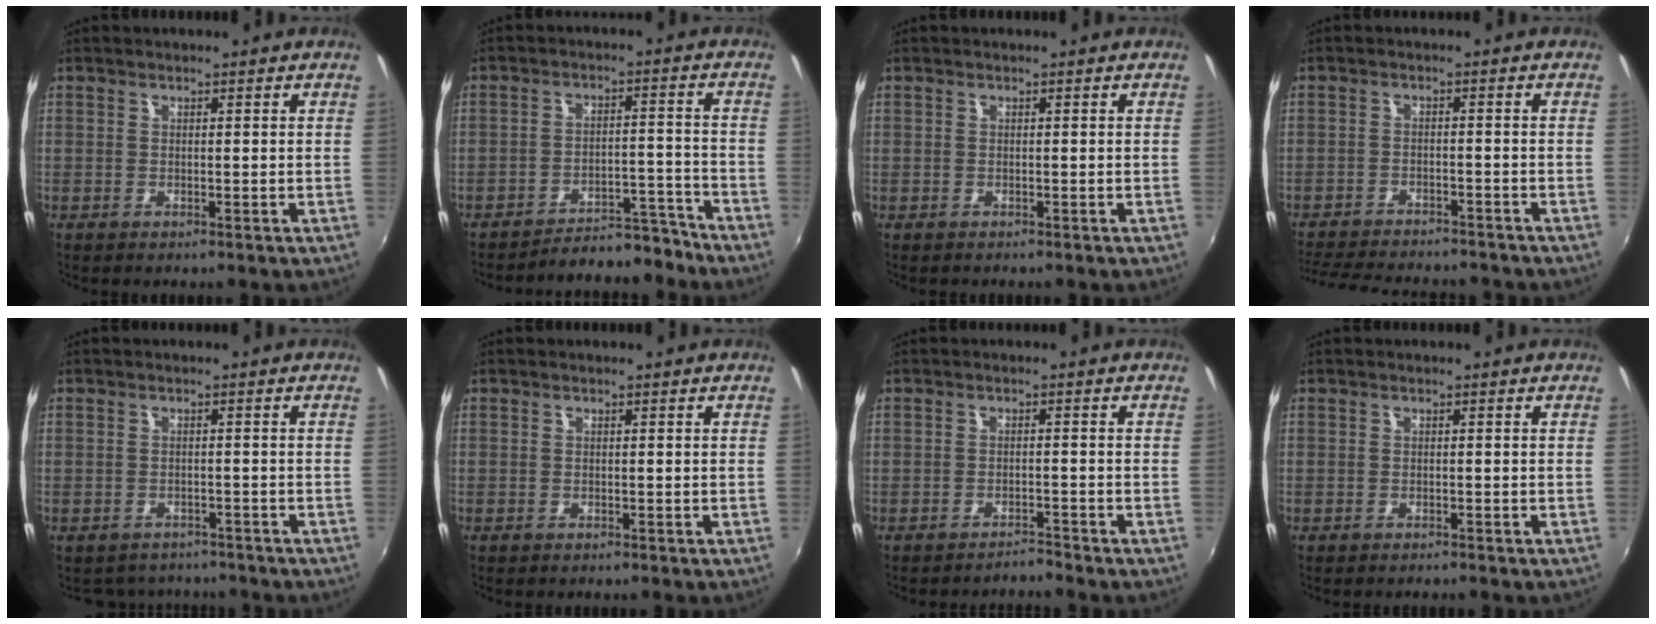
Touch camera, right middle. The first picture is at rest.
{"total": 9.9, "force": [-9.6, 2.0, 1.8], "torque": [-0.037, 0.025, -0.124]}
{"total": 0.0}
{"total": 14.8, "force": [-13.1, 3.5, 5.9], "torque": [-0.131, -0.016, -0.191]}
{"total": 5.3, "force": [-4.7, 2.3, 0.7], "torque": [-0.021, -0.003, -0.064]}
{"total": 0.0}
{"total": 1.9, "force": [-1.8, -0.2, 0.0], "torque": [-0.002, 0.000, -0.028]}
{"total": 0.6, "force": [-0.6, -0.1, 0.1], "torque": [-0.002, -0.002, -0.009]}